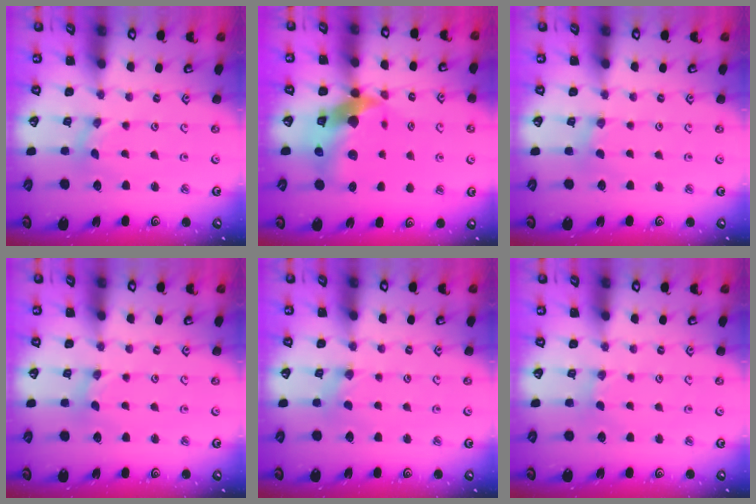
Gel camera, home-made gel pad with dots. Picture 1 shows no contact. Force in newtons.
{"total": 14.1, "press": 14.0, "slide": 2.1}
{"total": 0.0}
{"total": 0.0}
{"total": 0.0}
{"total": 0.0}